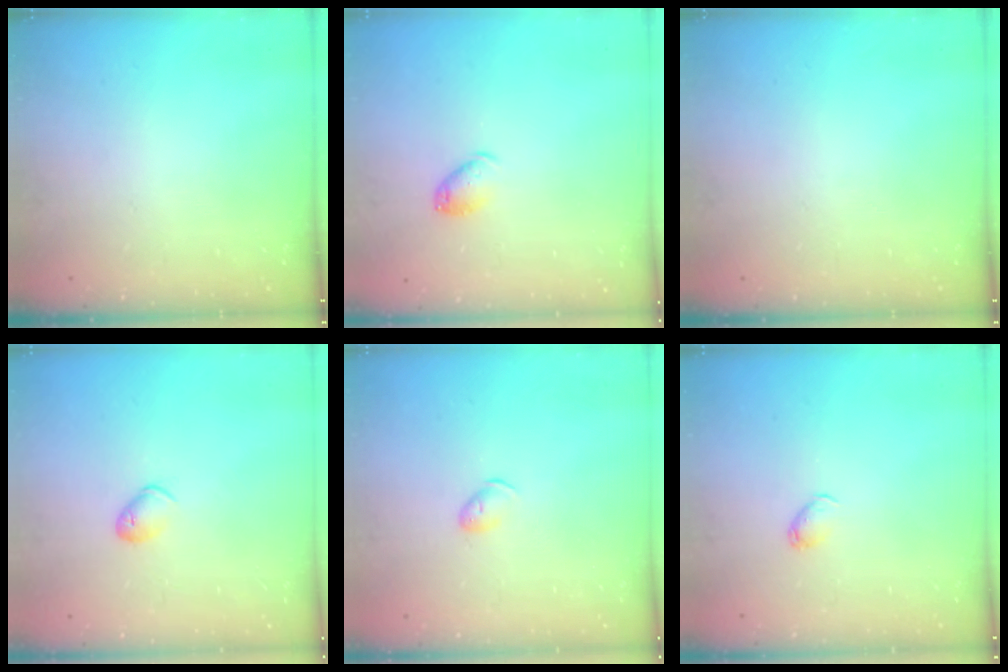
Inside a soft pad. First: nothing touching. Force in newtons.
{"total": 6.6, "press": 6.4, "slide": 1.4}
{"total": 0.0}
{"total": 5.4, "press": 5.2, "slide": 1.1}
{"total": 5.4, "press": 5.3, "slide": 1.0}
{"total": 2.7, "press": 2.7, "slide": 0.5}